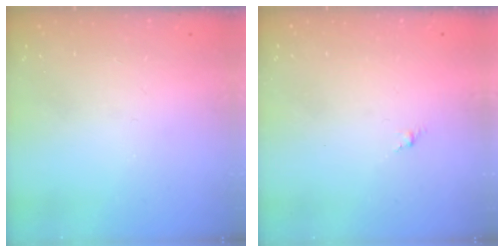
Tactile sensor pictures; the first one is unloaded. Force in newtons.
{"total": 0.0}